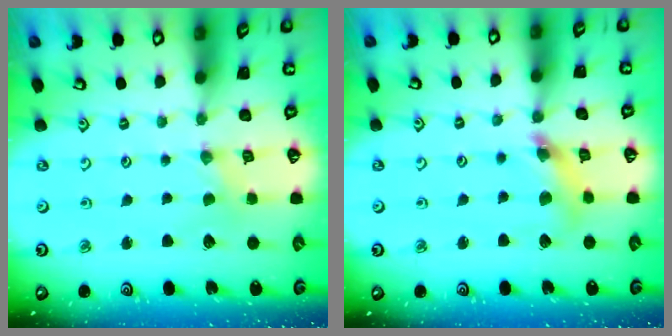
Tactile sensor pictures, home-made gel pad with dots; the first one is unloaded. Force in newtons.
{"total": 10.0, "press": 9.9, "slide": 1.3}